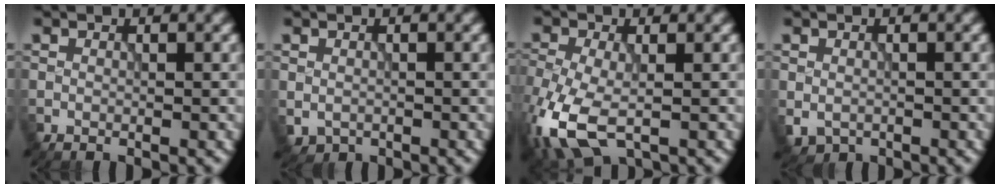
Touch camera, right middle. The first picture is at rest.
{"total": 1.3, "force": [-0.4, 1.1, 0.5], "torque": [-0.010, -0.008, -0.006]}
{"total": 8.2, "force": [-3.3, 4.2, 6.2], "torque": [-0.157, -0.024, -0.064]}
{"total": 1.8, "force": [-0.6, 1.4, 0.9], "torque": [-0.017, -0.010, -0.010]}